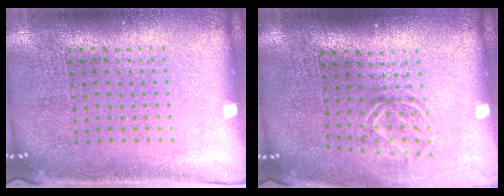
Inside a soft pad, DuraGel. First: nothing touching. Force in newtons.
{"total": 1.6, "press": 1.1, "slide": 1.2}